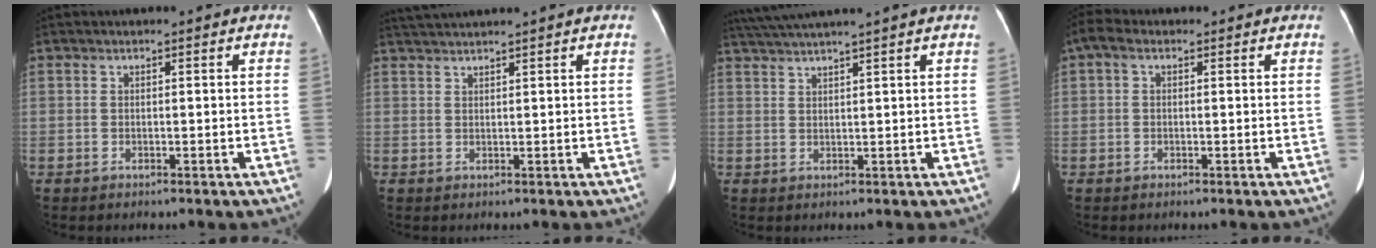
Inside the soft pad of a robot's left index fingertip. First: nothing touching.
{"total": 3.3, "force": [2.9, -1.0, 1.2], "torque": [-0.022, 0.020, 0.062]}
{"total": 6.8, "force": [5.6, -1.9, 3.3], "torque": [-0.053, 0.025, 0.098]}
{"total": 2.2, "force": [0.6, 1.4, 1.6], "torque": [-0.036, 0.020, 0.011]}